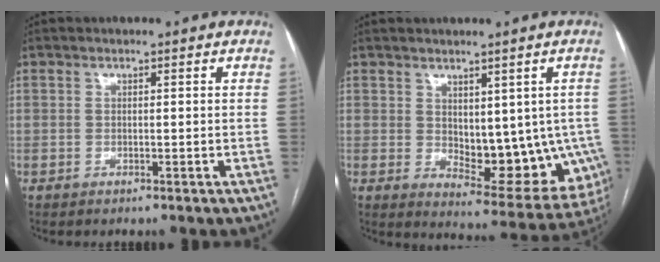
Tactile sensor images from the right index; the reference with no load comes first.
{"total": 13.0, "force": [-0.5, 7.0, 11.0], "torque": [-0.128, -0.008, 0.009]}